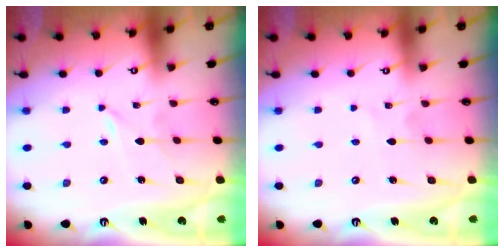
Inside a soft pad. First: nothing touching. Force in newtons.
{"total": 2.6, "press": 2.6, "slide": 0.2}